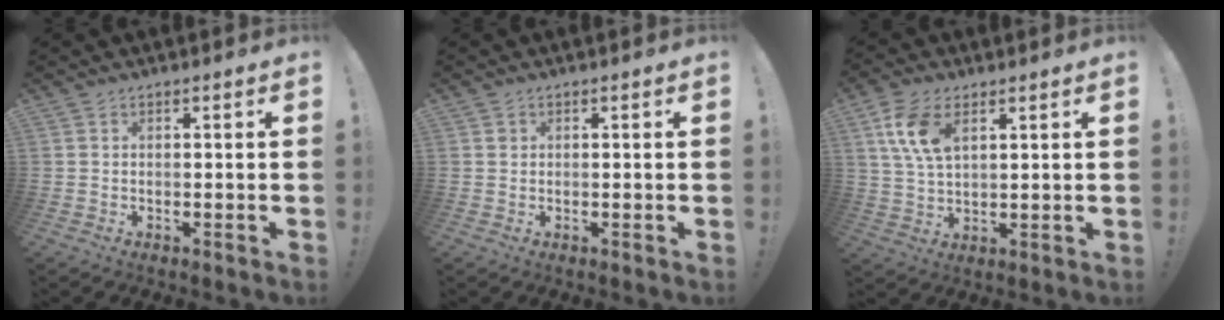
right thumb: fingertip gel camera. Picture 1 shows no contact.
{"total": 1.0, "force": [0.4, 0.9, 0.0], "torque": [0.002, 0.002, 0.007]}
{"total": 10.2, "force": [4.5, 5.7, 7.2], "torque": [-0.140, -0.009, 0.084]}